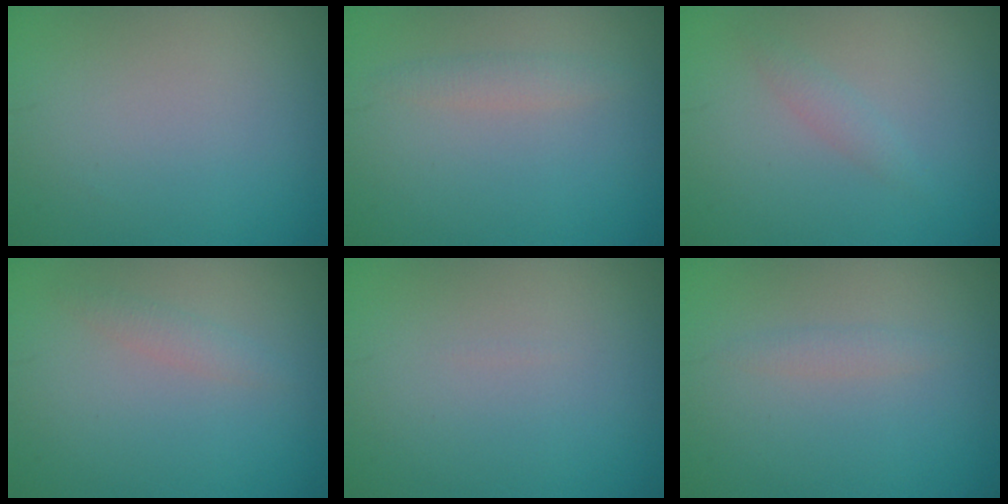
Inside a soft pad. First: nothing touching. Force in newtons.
{"total": 1.2, "press": 1.2, "slide": 0.1}
{"total": 1.2, "press": 1.2, "slide": 0.1}
{"total": 1.2, "press": 1.2, "slide": 0.0}
{"total": 0.0}
{"total": 1.0, "press": 1.0, "slide": 0.1}